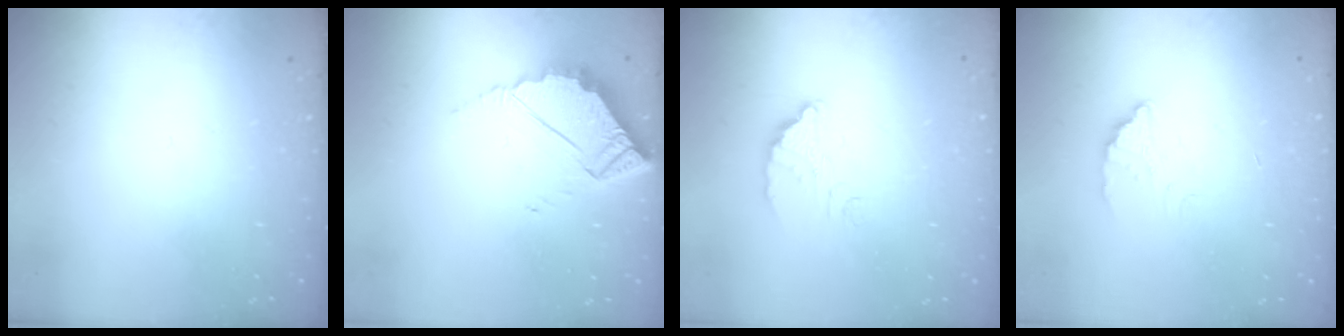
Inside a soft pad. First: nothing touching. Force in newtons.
{"total": 6.0, "press": 6.0, "slide": 0.3}
{"total": 3.7, "press": 3.7, "slide": 0.1}
{"total": 2.6, "press": 2.5, "slide": 0.3}